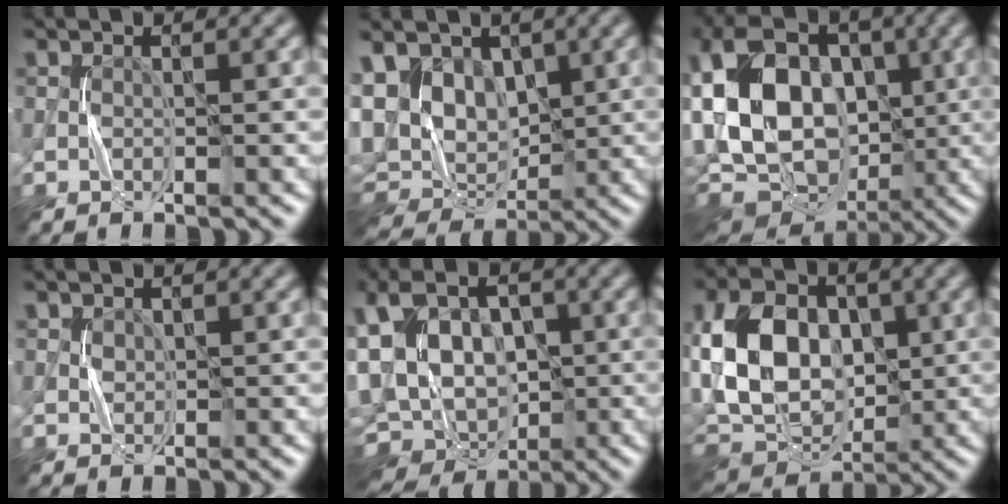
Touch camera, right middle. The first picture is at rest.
{"total": 10.5, "force": [3.0, 7.4, 6.9], "torque": [-0.139, 0.020, 0.064]}
{"total": 15.5, "force": [0.3, 11.2, 10.7], "torque": [-0.216, 0.013, 0.011]}
{"total": 0.8, "force": [0.4, 0.6, 0.2], "torque": [-0.005, -0.001, 0.011]}
{"total": 15.1, "force": [-2.2, 11.0, 10.1], "torque": [-0.210, 0.015, -0.024]}
{"total": 11.2, "force": [1.2, 7.9, 7.8], "torque": [-0.165, 0.008, 0.013]}